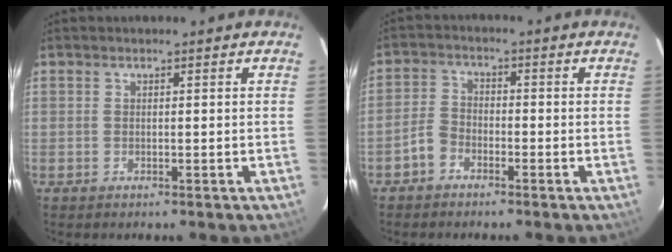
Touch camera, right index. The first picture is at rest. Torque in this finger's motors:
{"motor_torque": [0.28, -0.06, -0.12, -0.05]}